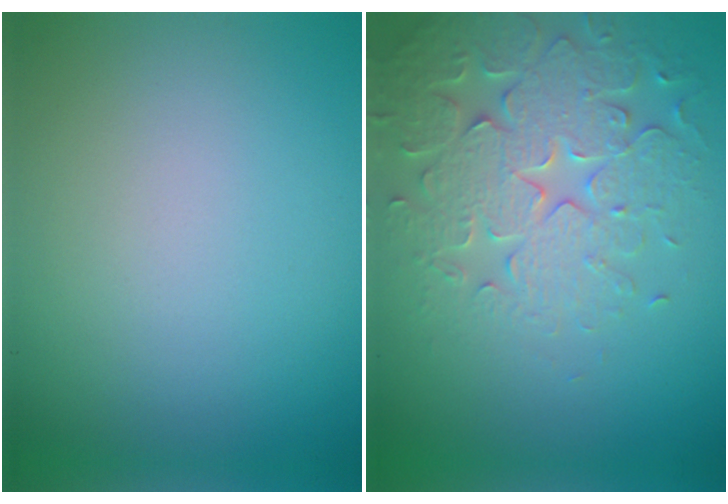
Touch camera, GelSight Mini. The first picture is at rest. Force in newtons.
{"total": 5.3, "press": 5.2, "slide": 1.1}